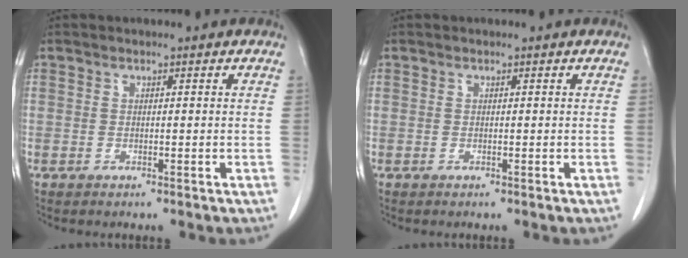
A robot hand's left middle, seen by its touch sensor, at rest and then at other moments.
{"total": 0.0}